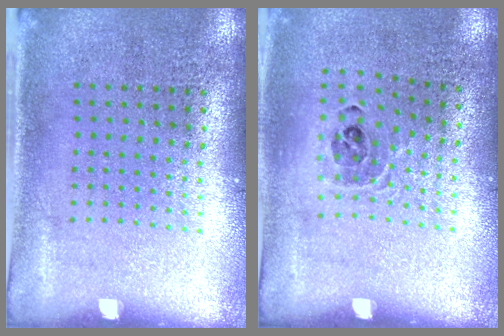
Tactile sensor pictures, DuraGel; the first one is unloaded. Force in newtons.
{"total": 0.9, "press": 0.9, "slide": 0.1}